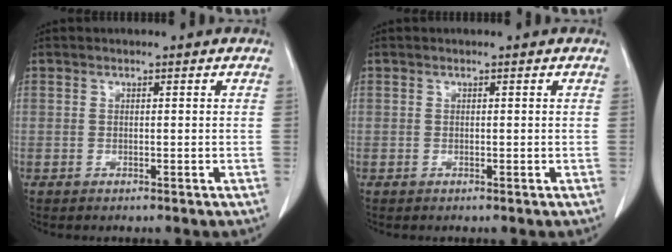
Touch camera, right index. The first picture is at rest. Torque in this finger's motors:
{"motor_torque": [0.00, 0.00, 0.02, 0.00]}